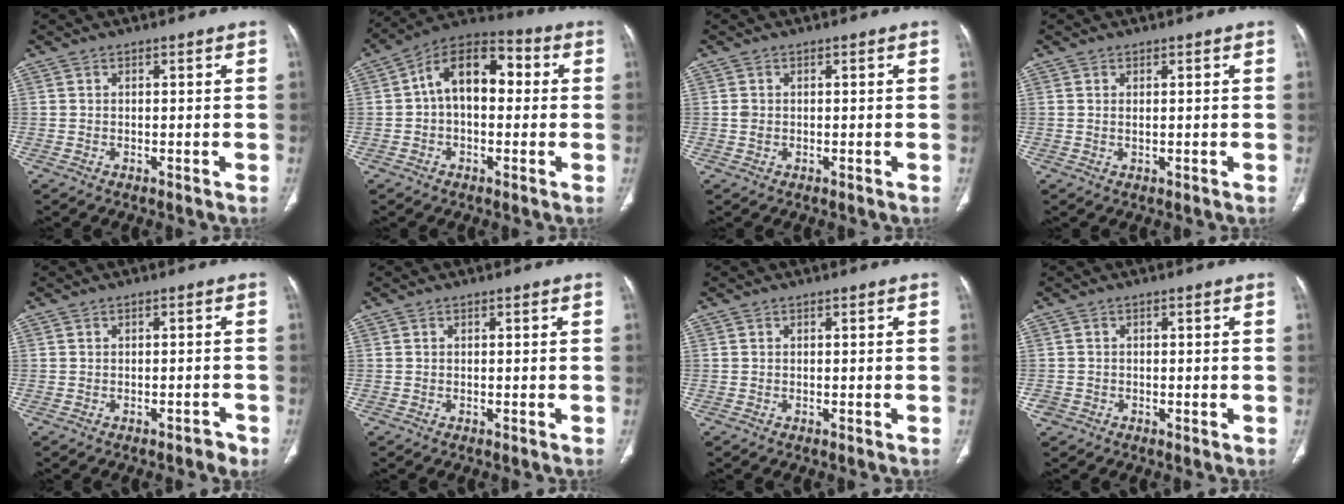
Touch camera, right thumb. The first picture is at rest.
{"total": 12.9, "force": [1.2, 8.0, 10.1], "torque": [-0.139, 0.040, 0.005]}
{"total": 1.0, "force": [0.0, 0.8, 0.6], "torque": [-0.013, 0.000, 0.001]}
{"total": 0.6, "force": [0.2, 0.2, 0.5], "torque": [-0.013, -0.003, 0.006]}
{"total": 2.0, "force": [-1.5, 1.0, 1.0], "torque": [-0.012, 0.013, -0.014]}
{"total": 0.0}
{"total": 0.0}
{"total": 1.4, "force": [-0.6, 1.3, 0.3], "torque": [-0.002, 0.003, -0.013]}